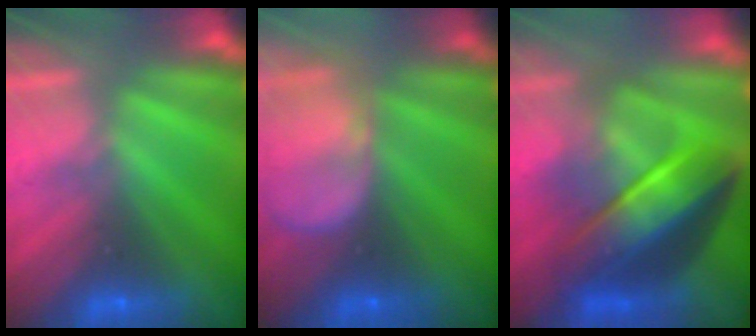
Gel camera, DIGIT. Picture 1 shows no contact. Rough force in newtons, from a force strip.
{"total": 9.8}
{"total": 7.4}